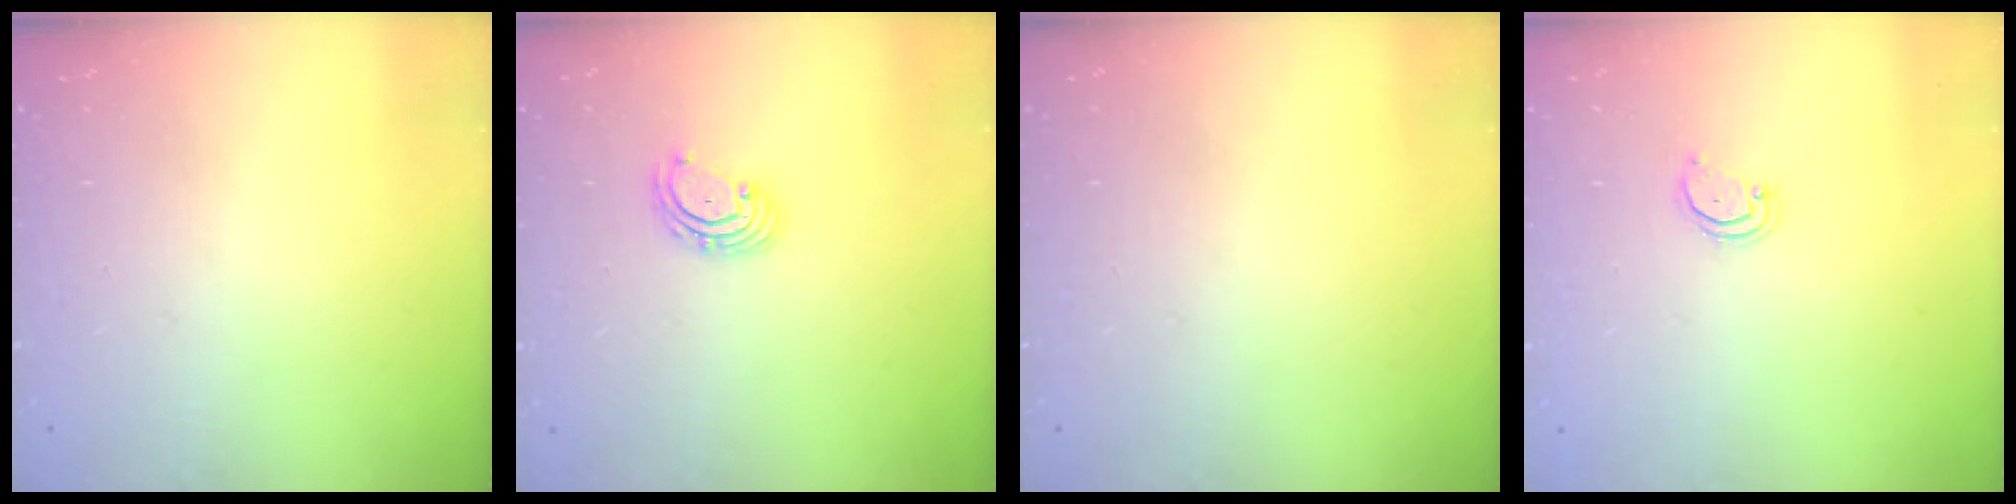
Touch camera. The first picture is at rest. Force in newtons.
{"total": 3.3, "press": 3.2, "slide": 0.5}
{"total": 0.0}
{"total": 2.6, "press": 2.6, "slide": 0.2}